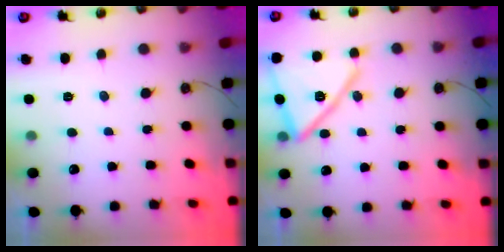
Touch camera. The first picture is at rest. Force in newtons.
{"total": 17.1, "press": 17.0, "slide": 1.0}